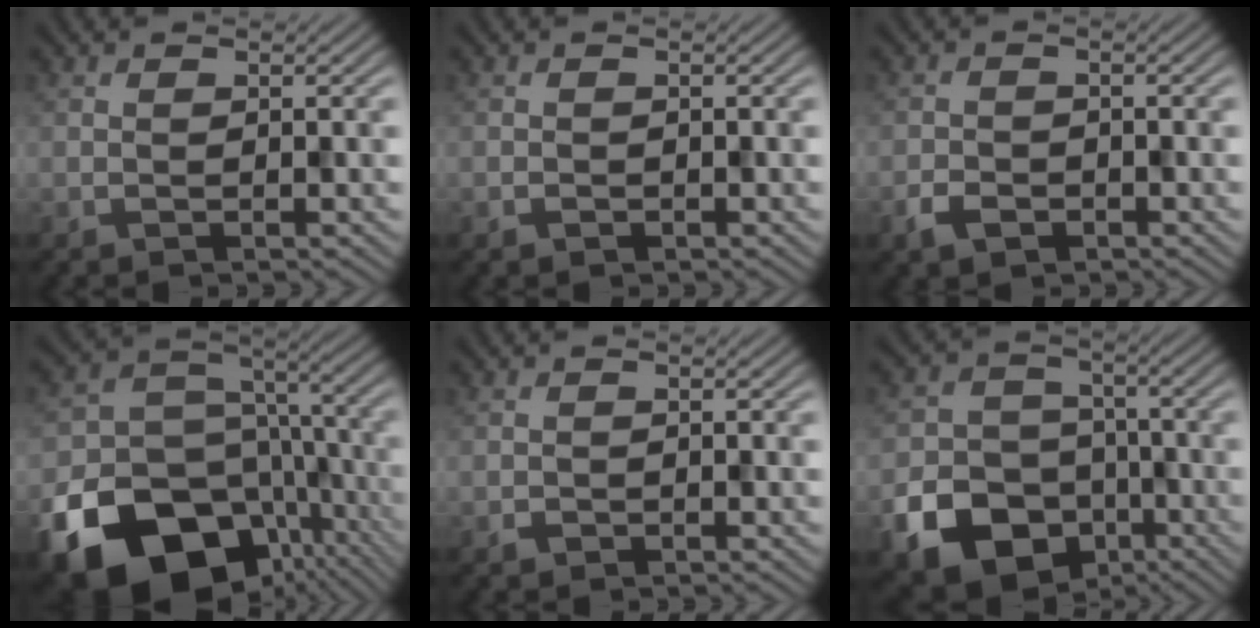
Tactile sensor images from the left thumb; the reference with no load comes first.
{"total": 0.7, "force": [-0.4, 0.5, 0.2], "torque": [-0.003, -0.003, -0.008]}
{"total": 2.6, "force": [-1.5, 1.8, 1.2], "torque": [-0.027, -0.005, -0.034]}
{"total": 23.7, "force": [-12.0, 17.9, 9.9], "torque": [-0.192, -0.080, -0.187]}
{"total": 0.6, "force": [-0.4, 0.5, 0.2], "torque": [-0.002, -0.004, -0.008]}
{"total": 15.7, "force": [-7.7, 12.5, 5.7], "torque": [-0.123, -0.069, -0.142]}